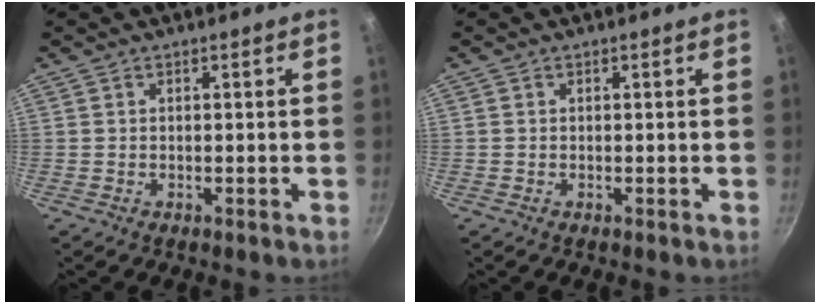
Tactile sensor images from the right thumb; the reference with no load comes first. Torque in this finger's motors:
{"motor_torque": [0.19, 0.05, 0.15, 0.27, -0.03]}